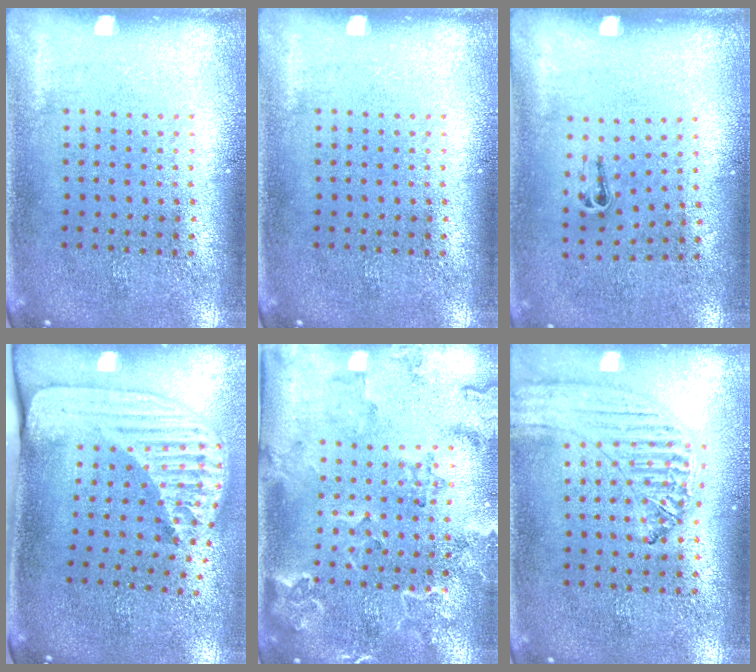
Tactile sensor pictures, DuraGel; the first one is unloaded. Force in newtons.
{"total": 0.0}
{"total": 0.5, "press": 0.2, "slide": 0.5}
{"total": 2.5, "press": 1.8, "slide": 1.8}
{"total": 2.2, "press": 2.2, "slide": 0.6}
{"total": 1.2, "press": 1.2, "slide": 0.1}